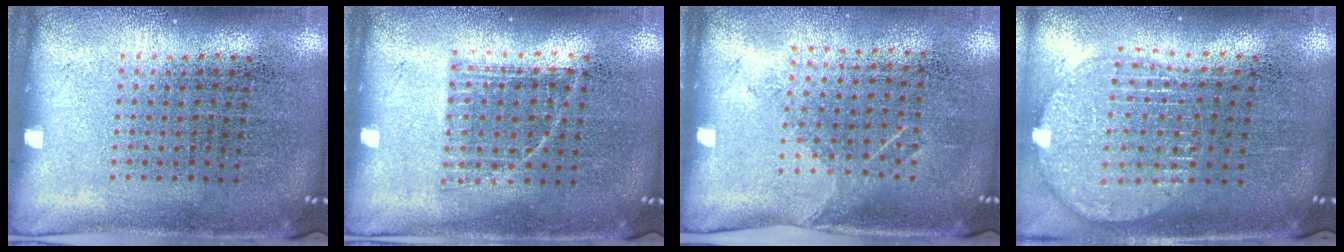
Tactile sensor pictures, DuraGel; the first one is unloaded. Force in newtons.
{"total": 0.8, "press": 0.7, "slide": 0.5}
{"total": 1.1, "press": 1.0, "slide": 0.6}
{"total": 1.9, "press": 1.6, "slide": 1.0}